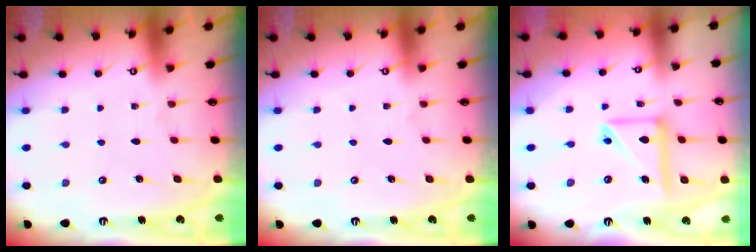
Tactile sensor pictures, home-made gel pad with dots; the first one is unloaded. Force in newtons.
{"total": 0.0}
{"total": 13.4, "press": 13.3, "slide": 1.4}